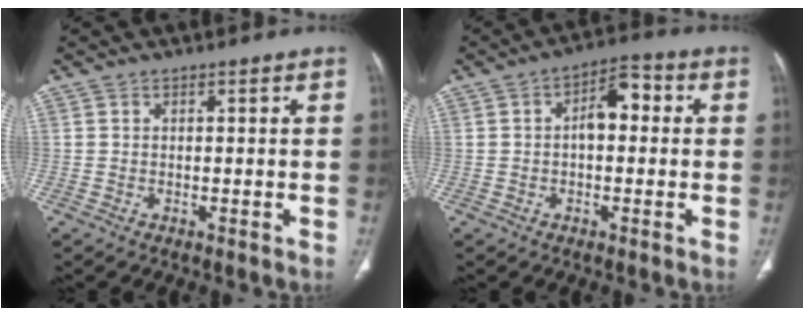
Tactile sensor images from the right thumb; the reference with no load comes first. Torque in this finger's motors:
{"motor_torque": [0.89, 2.27, 0.60, -0.39, 0.01]}